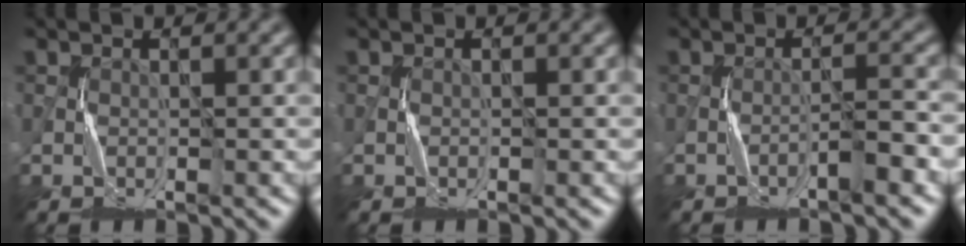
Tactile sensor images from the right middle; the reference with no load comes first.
{"total": 0.0}
{"total": 1.7, "force": [-1.2, 0.0, 1.1], "torque": [-0.017, 0.012, -0.025]}